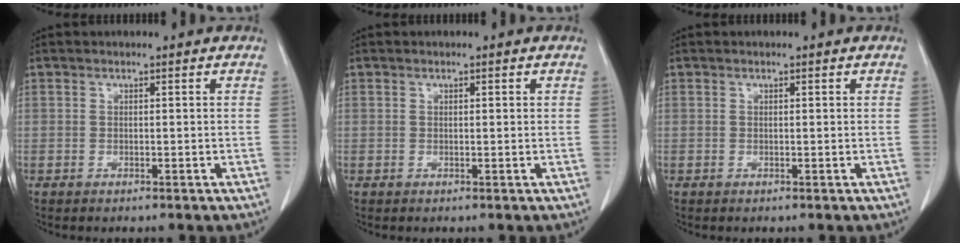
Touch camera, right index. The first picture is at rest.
{"total": 0.6, "force": [0.2, 0.1, 0.5], "torque": [-0.011, 0.000, 0.004]}
{"total": 0.0}